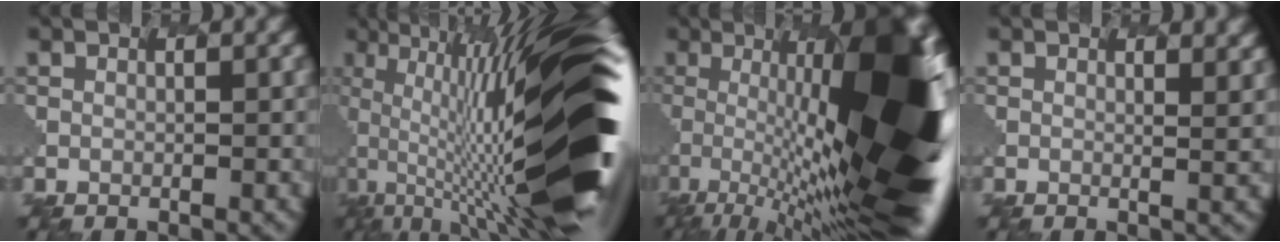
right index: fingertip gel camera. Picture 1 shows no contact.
{"total": 13.8, "force": [-0.2, 2.5, 13.5], "torque": [-0.212, 0.038, -0.019]}
{"total": 14.6, "force": [0.1, 2.5, 14.4], "torque": [-0.207, 0.039, -0.020]}
{"total": 1.5, "force": [1.1, -0.6, -0.7], "torque": [0.012, 0.016, -0.008]}